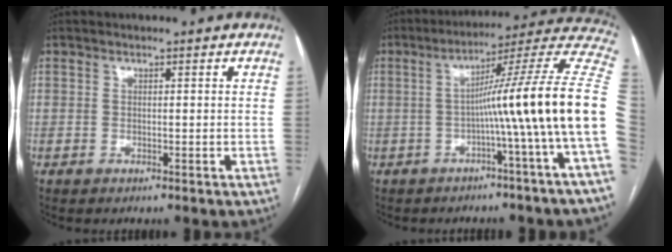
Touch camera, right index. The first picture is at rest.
{"total": 17.5, "force": [-2.7, -2.7, 17.1], "torque": [-0.209, 0.029, -0.053]}